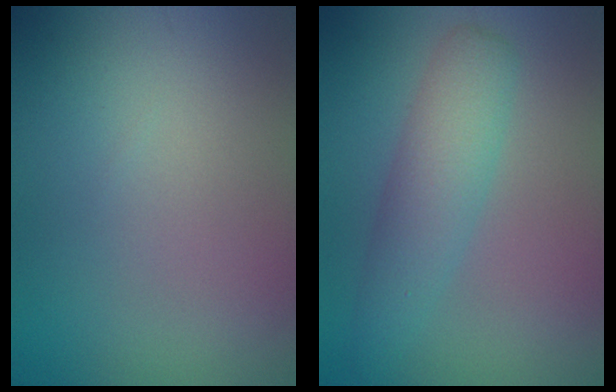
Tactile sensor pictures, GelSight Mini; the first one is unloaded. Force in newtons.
{"total": 4.0, "press": 4.0, "slide": 0.1}